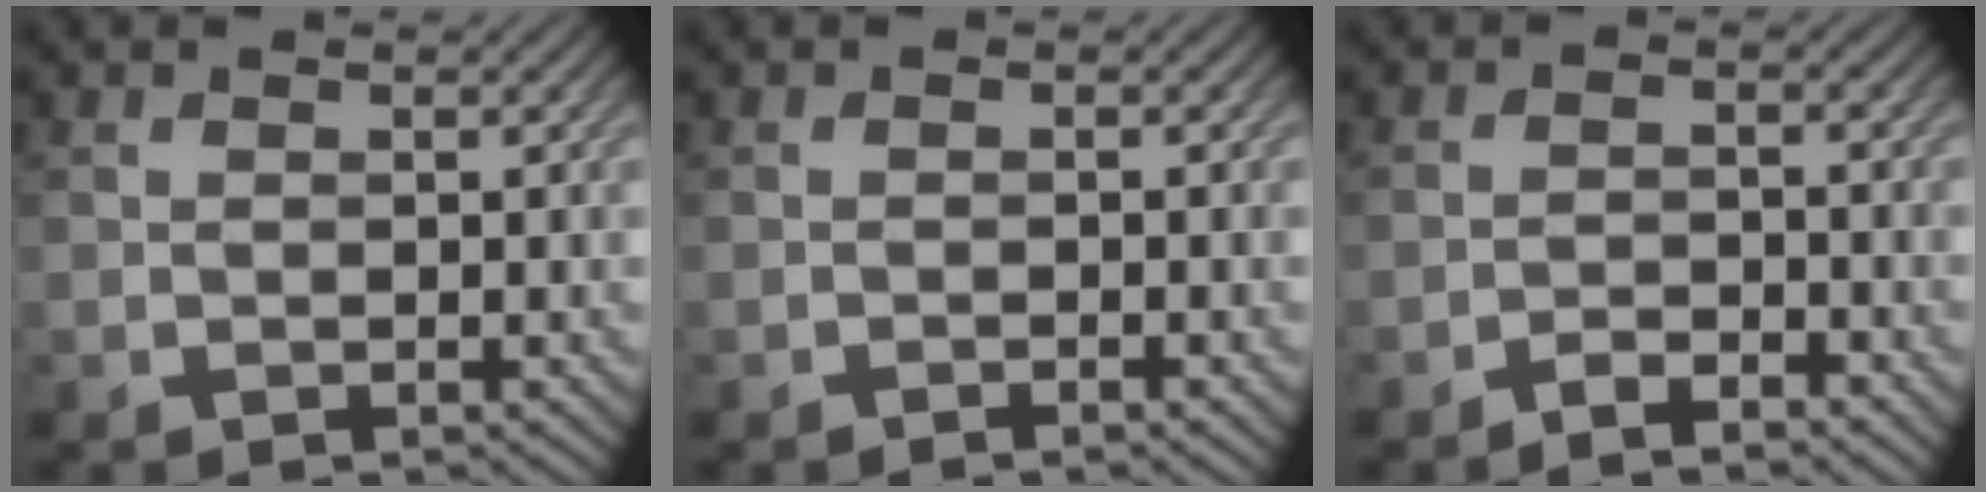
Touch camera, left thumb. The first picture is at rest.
{"total": 0.7, "force": [-0.6, 0.0, 0.4], "torque": [-0.006, 0.001, -0.012]}
{"total": 2.6, "force": [-2.3, 0.4, 1.3], "torque": [-0.023, 0.003, -0.044]}